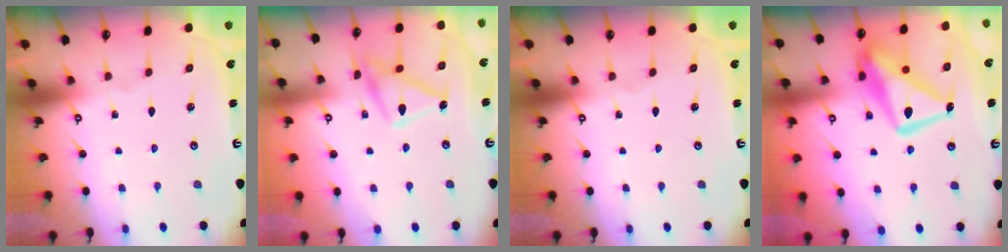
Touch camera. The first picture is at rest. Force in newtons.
{"total": 16.1, "press": 16.1, "slide": 0.7}
{"total": 0.0}
{"total": 14.9, "press": 14.8, "slide": 1.7}